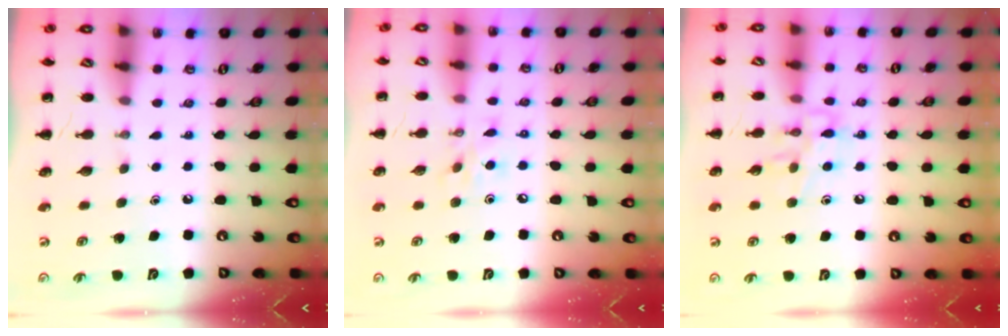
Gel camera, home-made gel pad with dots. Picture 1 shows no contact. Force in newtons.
{"total": 5.6, "press": 5.5, "slide": 0.7}
{"total": 9.4, "press": 9.4, "slide": 0.3}